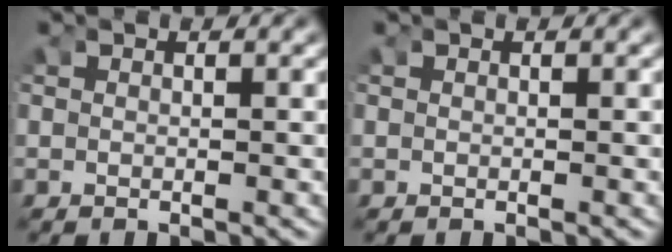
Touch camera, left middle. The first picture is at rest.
{"total": 0.0}